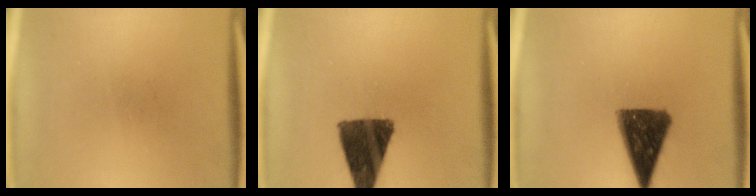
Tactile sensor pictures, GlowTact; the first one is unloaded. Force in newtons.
{"total": 12.4}
{"total": 12.3}